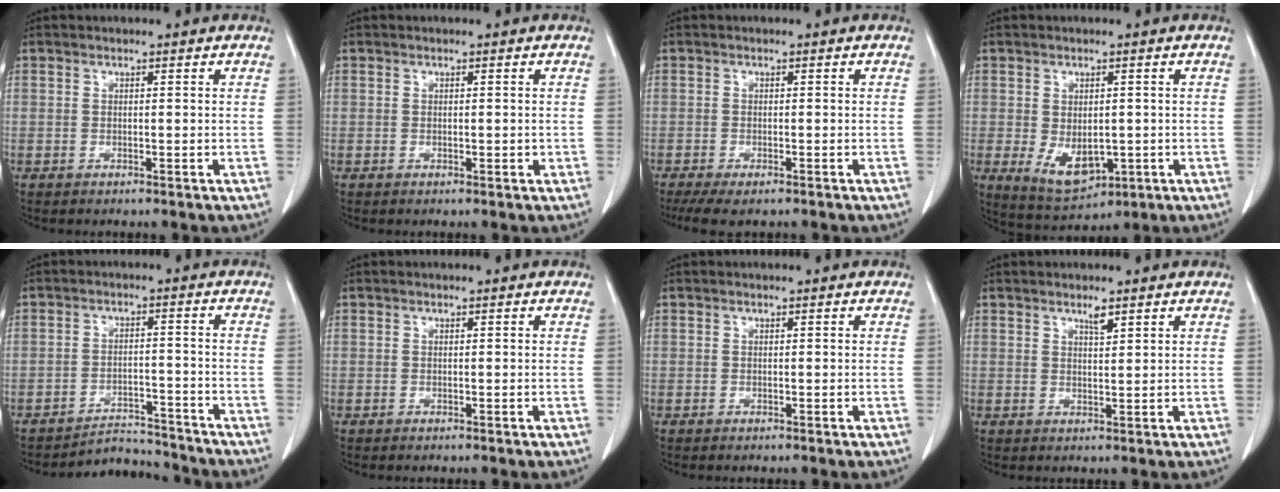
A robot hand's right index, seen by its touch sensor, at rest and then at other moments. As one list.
[{"total": 0.7, "force": [-0.1, 0.3, 0.6], "torque": [-0.010, 0.000, 0.001]}, {"total": 6.0, "force": [-4.6, 1.6, 3.5], "torque": [-0.053, -0.013, -0.071]}, {"total": 7.2, "force": [-1.5, 4.2, 5.7], "torque": [-0.098, -0.013, -0.003]}, {"total": 5.7, "force": [-5.6, 0.9, -1.0], "torque": [0.017, 0.018, -0.086]}, {"total": 0.0}, {"total": 0.0}, {"total": 1.7, "force": [1.3, 0.2, 1.1], "torque": [-0.024, -0.002, 0.025]}]